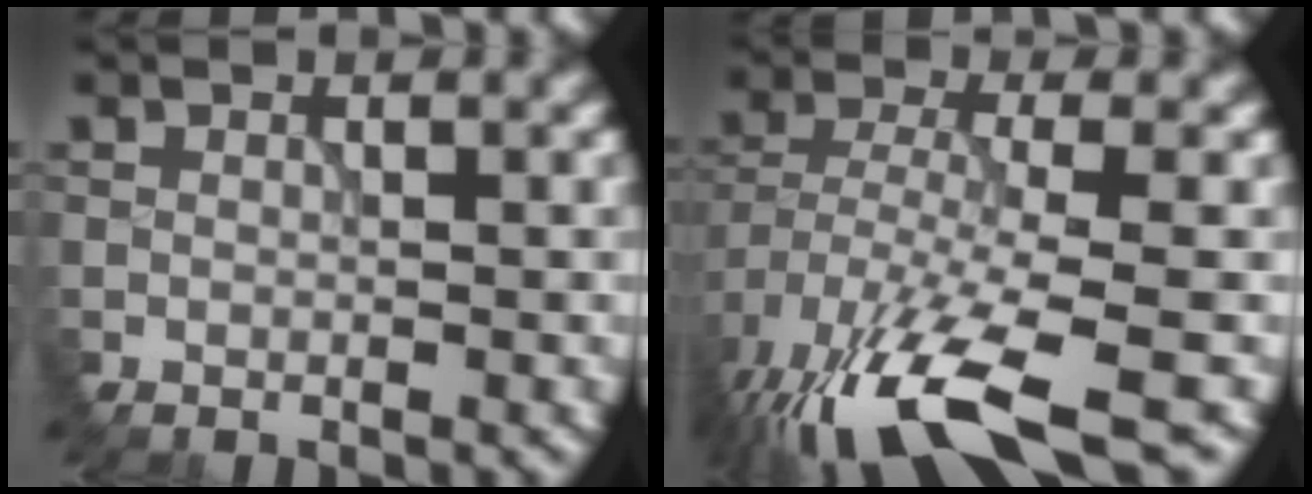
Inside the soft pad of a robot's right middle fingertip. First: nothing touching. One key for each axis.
{"total": 11.5, "fx": -7.6, "fy": 3.3, "fz": 8.0, "tx": -0.177, "ty": -0.032, "tz": -0.124}